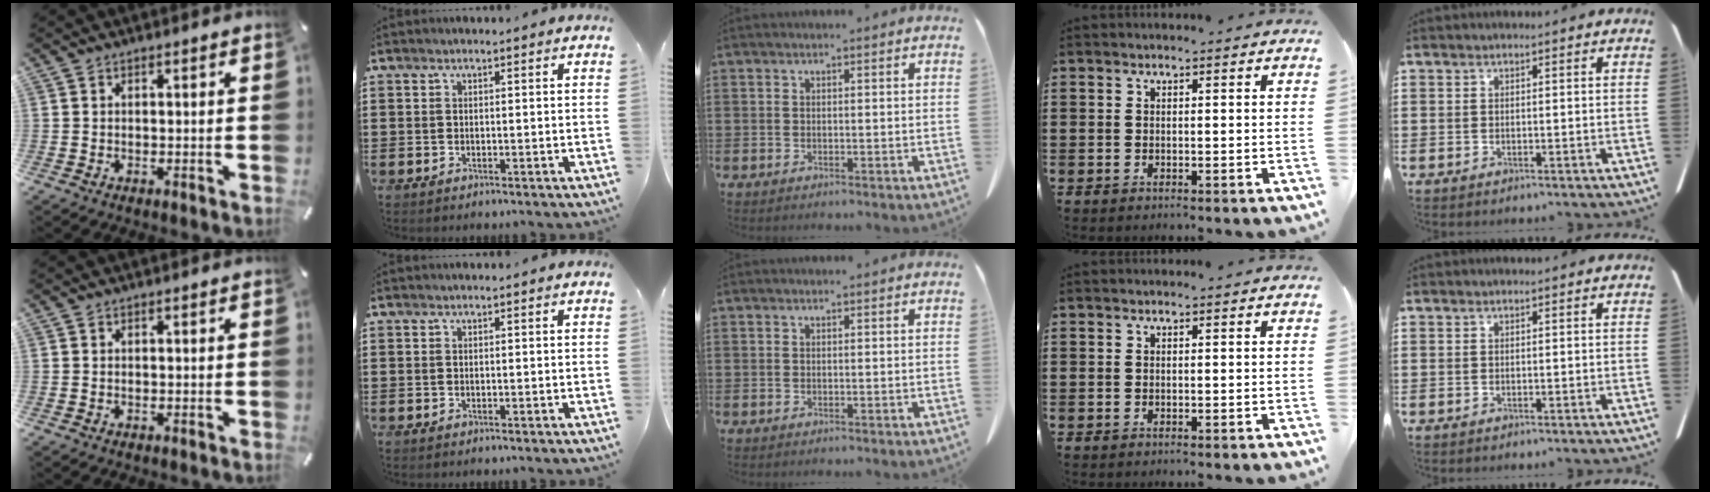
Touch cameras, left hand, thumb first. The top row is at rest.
{}